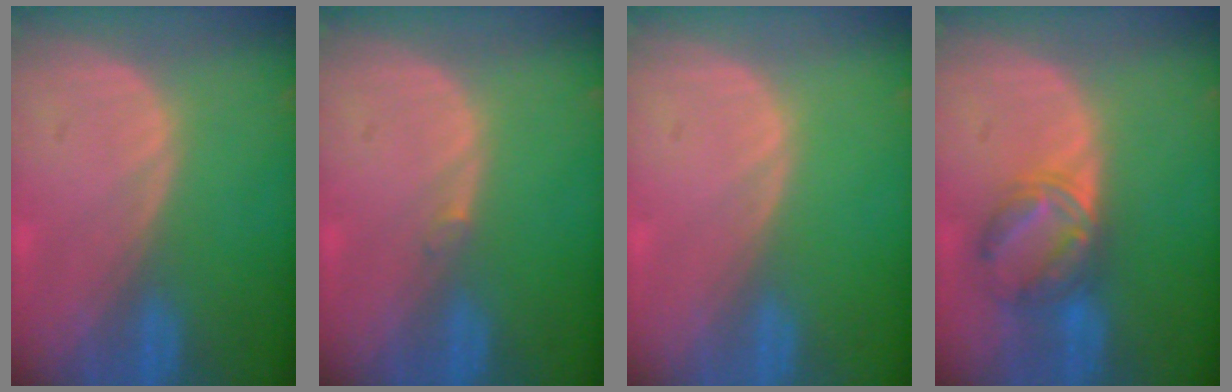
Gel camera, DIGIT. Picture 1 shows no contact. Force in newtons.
{"total": 0.6, "press": 0.5, "slide": 0.3}
{"total": 0.0}
{"total": 6.3, "press": 6.1, "slide": 1.6}